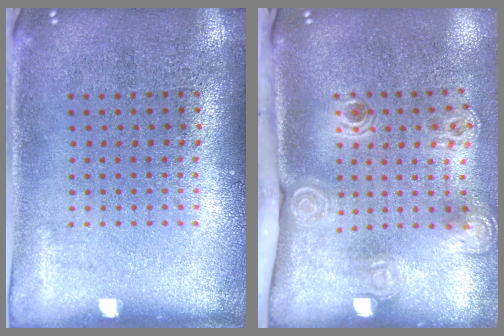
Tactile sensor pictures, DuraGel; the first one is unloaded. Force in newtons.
{"total": 2.3, "press": 1.6, "slide": 1.7}